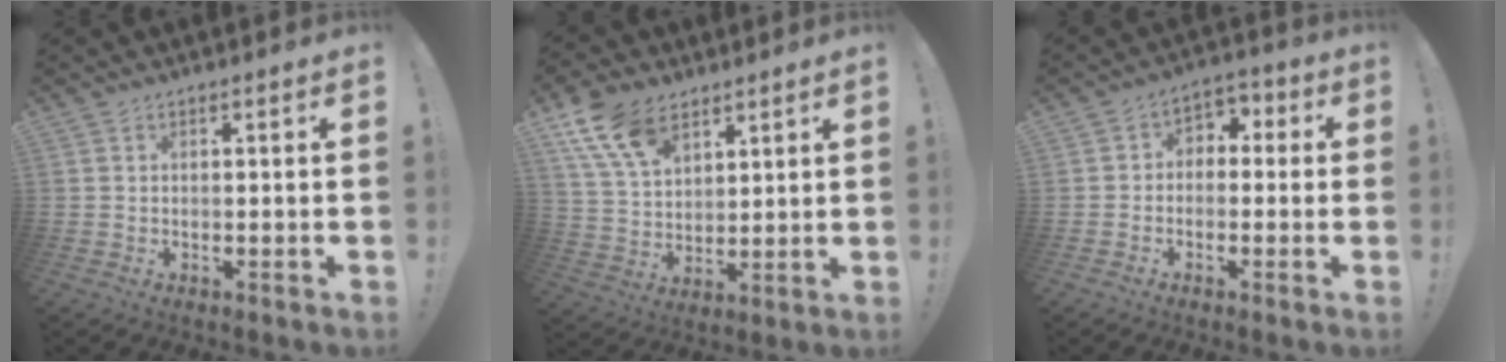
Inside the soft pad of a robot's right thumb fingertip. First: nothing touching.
{"total": 13.7, "force": [8.5, 8.1, 7.1], "torque": [-0.135, -0.032, 0.165]}
{"total": 4.9, "force": [-2.1, 4.0, 2.0], "torque": [-0.027, 0.025, -0.035]}